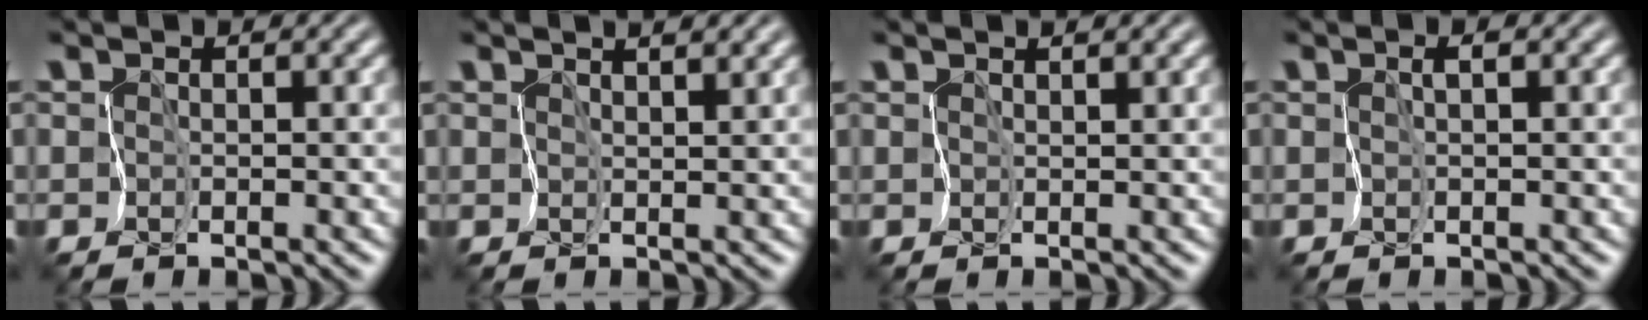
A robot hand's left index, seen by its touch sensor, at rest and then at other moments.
{"total": 4.2, "force": [2.8, 1.6, 2.6], "torque": [-0.028, 0.015, 0.034]}
{"total": 1.6, "force": [1.2, 0.5, 1.0], "torque": [-0.010, 0.002, 0.022]}
{"total": 0.9, "force": [0.2, 0.2, 0.8], "torque": [-0.013, 0.002, 0.006]}